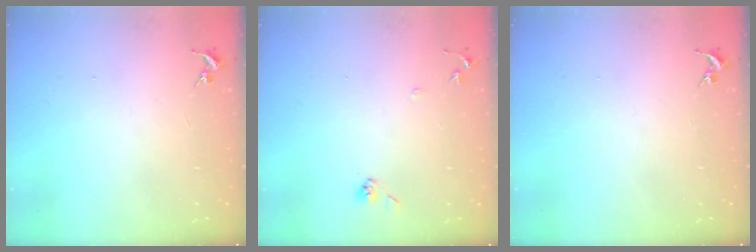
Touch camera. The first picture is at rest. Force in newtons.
{"total": 6.3, "press": 6.2, "slide": 1.0}
{"total": 0.0}